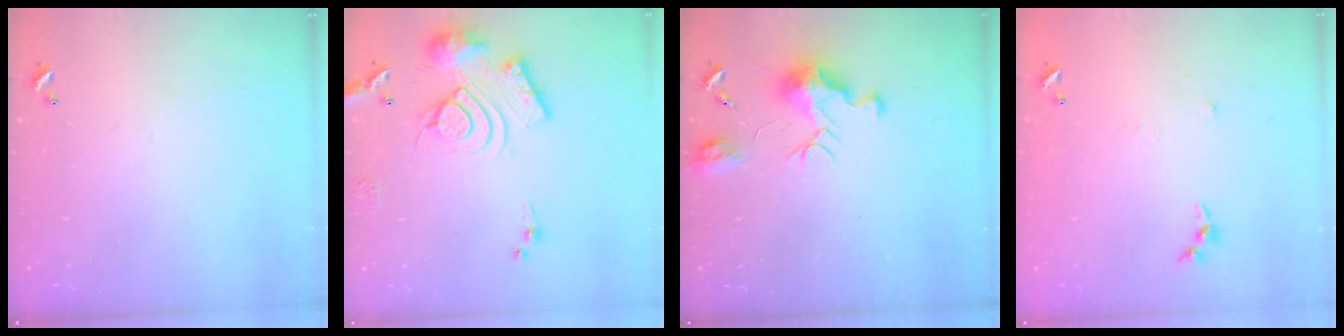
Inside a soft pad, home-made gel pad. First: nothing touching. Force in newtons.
{"total": 14.9, "press": 14.9, "slide": 1.3}
{"total": 10.0, "press": 10.0, "slide": 0.6}
{"total": 3.0, "press": 2.9, "slide": 0.4}